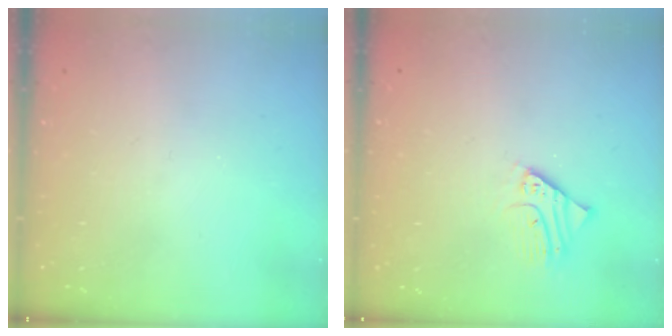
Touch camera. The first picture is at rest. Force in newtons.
{"total": 2.3, "press": 2.3, "slide": 0.2}